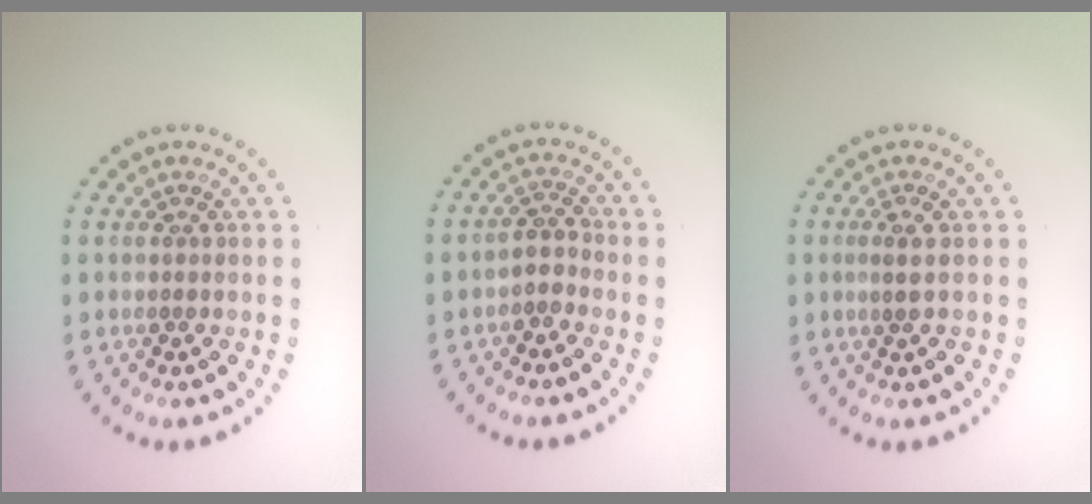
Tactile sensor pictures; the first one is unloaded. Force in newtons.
{"total": 1.6, "press": 1.2, "slide": 1.0}
{"total": 1.2, "press": 1.0, "slide": 0.7}